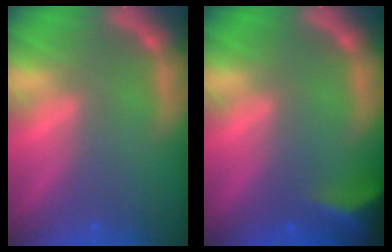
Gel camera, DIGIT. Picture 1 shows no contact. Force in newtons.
{"total": 5.4}